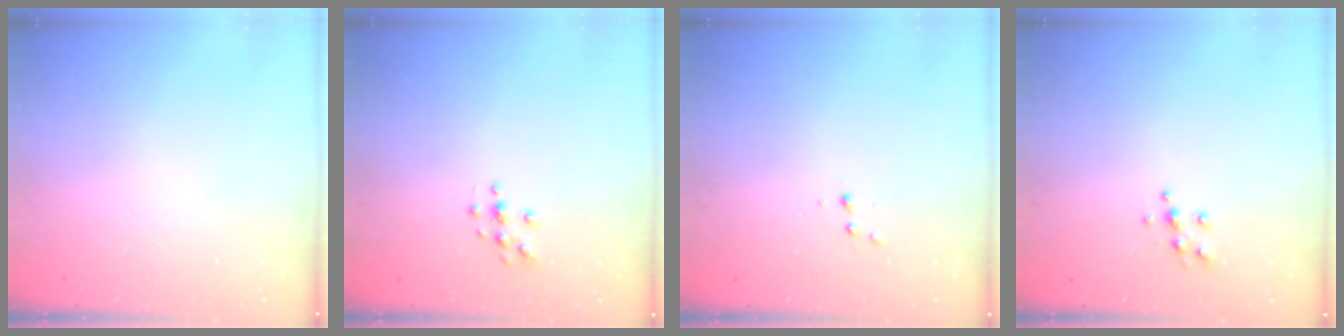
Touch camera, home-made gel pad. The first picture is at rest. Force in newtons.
{"total": 4.0, "press": 3.9, "slide": 0.4}
{"total": 3.2, "press": 3.1, "slide": 1.0}
{"total": 5.6, "press": 5.6, "slide": 0.6}